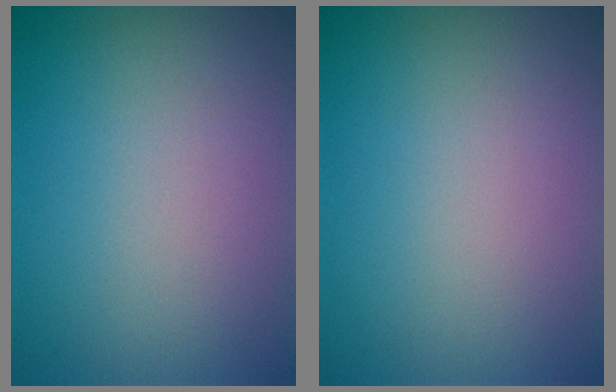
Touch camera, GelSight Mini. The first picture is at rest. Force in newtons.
{"total": 0.0}